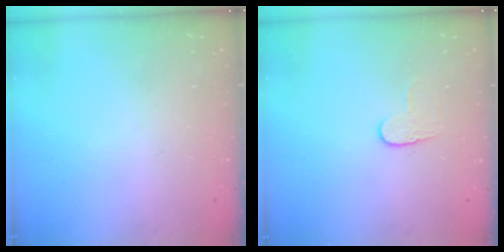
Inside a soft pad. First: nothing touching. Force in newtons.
{"total": 6.1, "press": 6.1, "slide": 0.5}